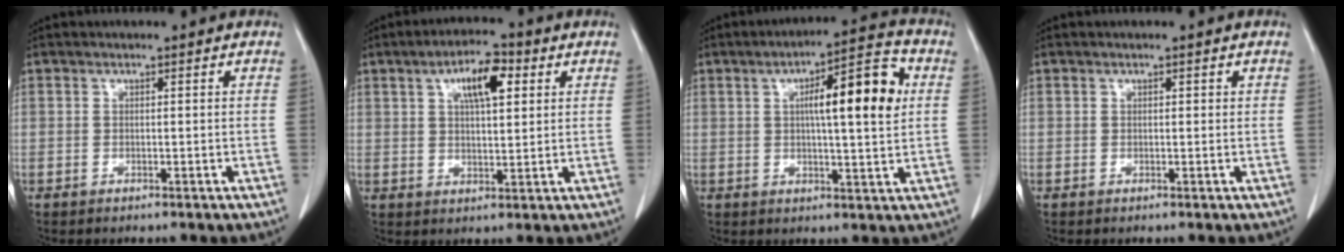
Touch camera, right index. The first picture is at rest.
{"total": 7.7, "force": [3.1, 2.4, 6.6], "torque": [-0.114, 0.012, 0.052]}
{"total": 11.9, "force": [2.6, 2.1, 11.5], "torque": [-0.167, 0.022, 0.035]}
{"total": 0.5, "force": [0.2, 0.3, 0.3], "torque": [-0.001, 0.001, 0.002]}